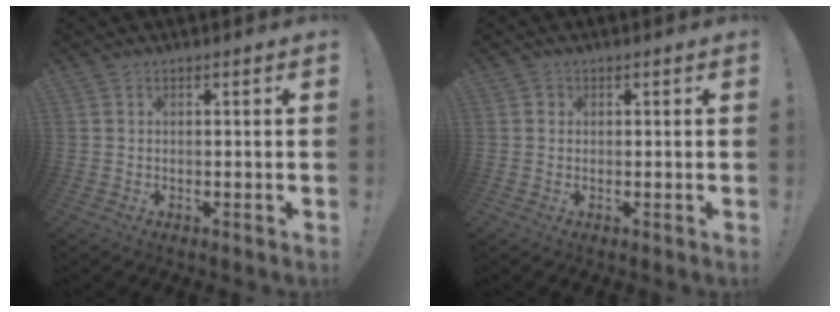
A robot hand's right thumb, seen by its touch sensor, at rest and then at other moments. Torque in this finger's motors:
{"motor_torque": [-0.18, 0.00, -0.08, 0.15, 0.00]}